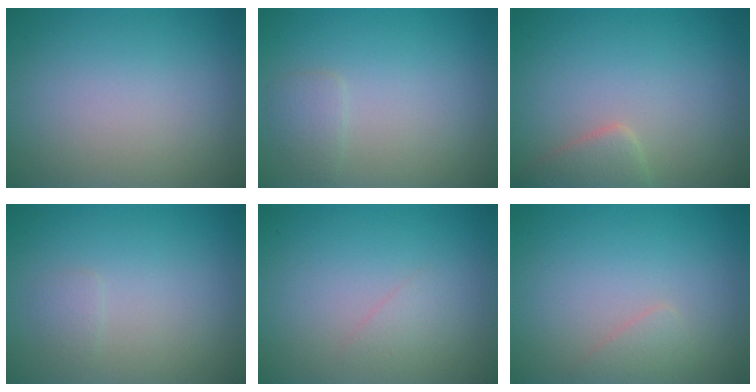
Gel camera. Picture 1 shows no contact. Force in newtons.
{"total": 1.3, "press": 1.3, "slide": 0.1}
{"total": 2.3, "press": 2.3, "slide": 0.1}
{"total": 0.7, "press": 0.7, "slide": 0.0}
{"total": 0.8, "press": 0.8, "slide": 0.0}
{"total": 1.1, "press": 1.1, "slide": 0.1}